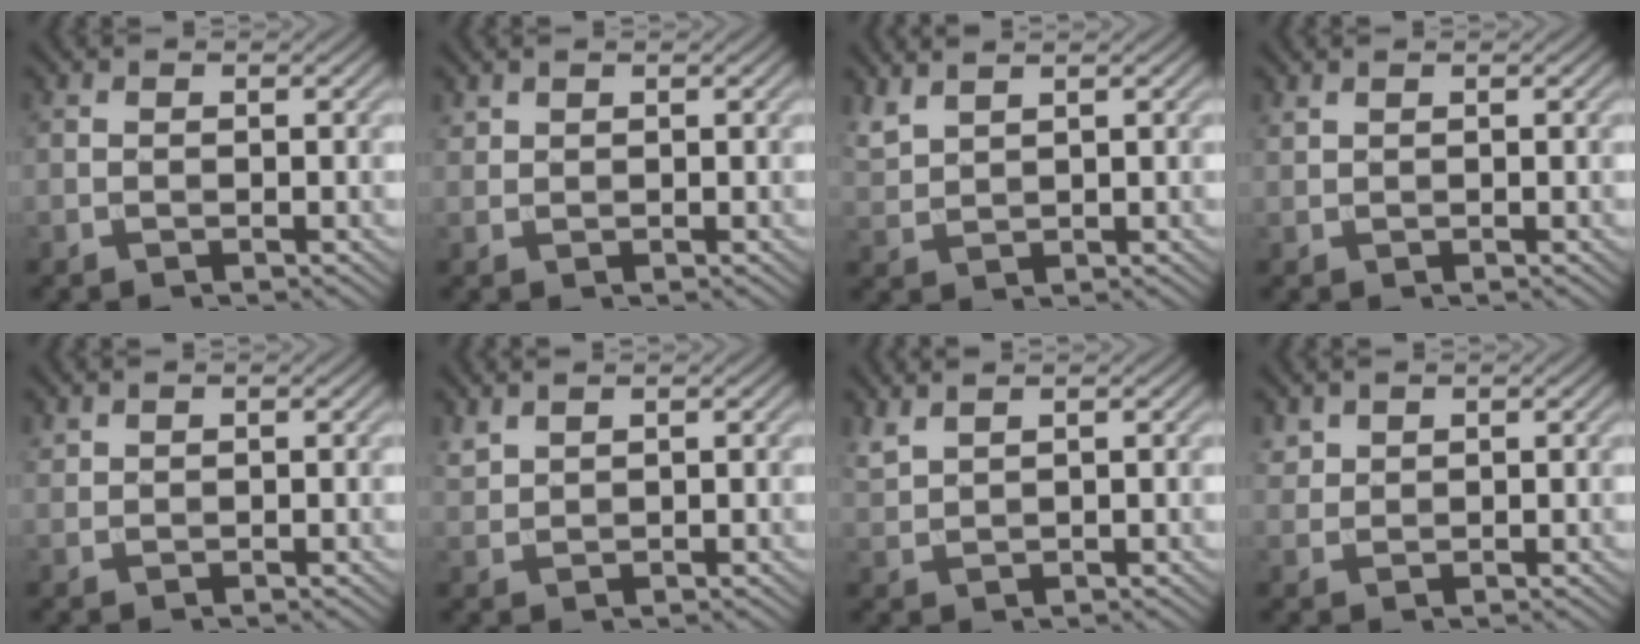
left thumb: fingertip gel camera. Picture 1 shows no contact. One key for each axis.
{"total": 0.9, "fx": 0.9, "fy": 0.3, "fz": 0.2, "tx": -0.010, "ty": 0.001, "tz": 0.023}
{"total": 2.9, "fx": 2.5, "fy": 0.5, "fz": 1.3, "tx": -0.040, "ty": 0.008, "tz": 0.061}
{"total": 0.7, "fx": 0.6, "fy": 0.1, "fz": 0.3, "tx": -0.011, "ty": 0.004, "tz": 0.014}
{"total": 0.9, "fx": 0.8, "fy": 0.2, "fz": 0.2, "tx": -0.011, "ty": 0.002, "tz": 0.023}
{"total": 1.9, "fx": 1.7, "fy": 0.4, "fz": 0.7, "tx": -0.024, "ty": 0.004, "tz": 0.042}
{"total": 2.4, "fx": 2.0, "fy": 0.4, "fz": 1.3, "tx": -0.033, "ty": 0.009, "tz": 0.049}
{"total": 1.7, "fx": 1.4, "fy": 0.8, "fz": 0.4, "tx": -0.015, "ty": 0.002, "tz": 0.036}